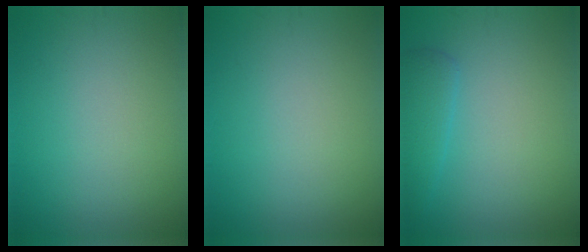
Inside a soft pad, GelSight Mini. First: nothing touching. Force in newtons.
{"total": 0.0}
{"total": 2.2, "press": 2.2, "slide": 0.0}